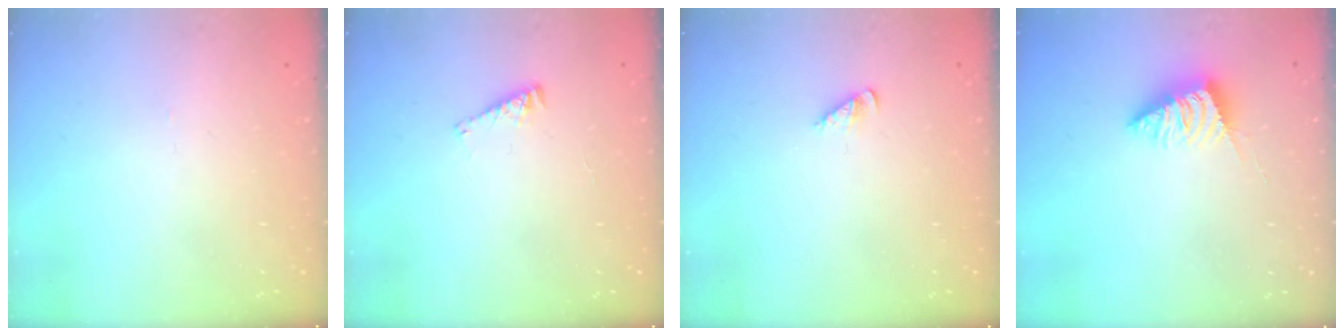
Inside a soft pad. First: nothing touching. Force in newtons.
{"total": 2.3, "press": 2.3, "slide": 0.2}
{"total": 1.5, "press": 1.5, "slide": 0.3}
{"total": 5.0, "press": 5.0, "slide": 0.3}